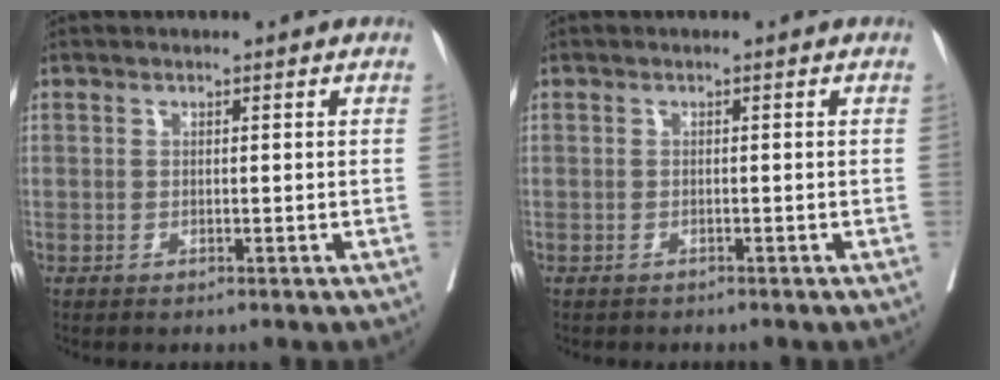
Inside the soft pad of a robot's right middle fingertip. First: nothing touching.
{"total": 0.9, "force": [-0.8, 0.4, 0.1], "torque": [-0.012, -0.001, -0.015]}